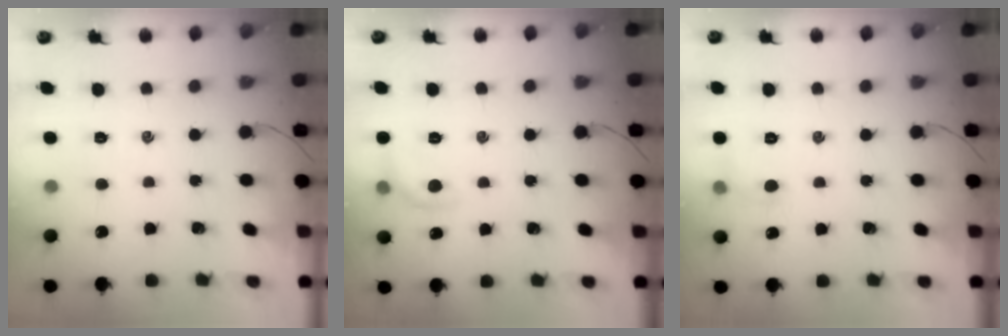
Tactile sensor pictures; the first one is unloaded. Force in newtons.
{"total": 7.7, "press": 7.6, "slide": 1.1}
{"total": 5.1, "press": 4.8, "slide": 1.7}